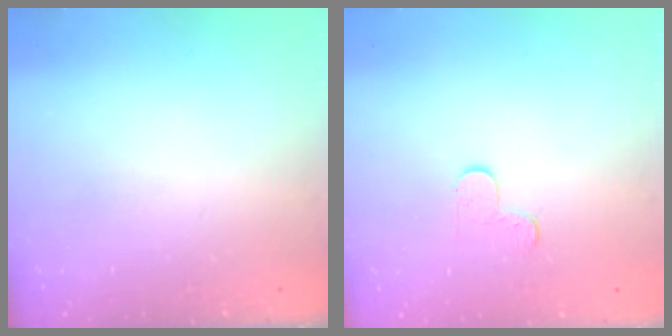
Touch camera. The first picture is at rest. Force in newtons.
{"total": 3.6, "press": 3.6, "slide": 0.4}